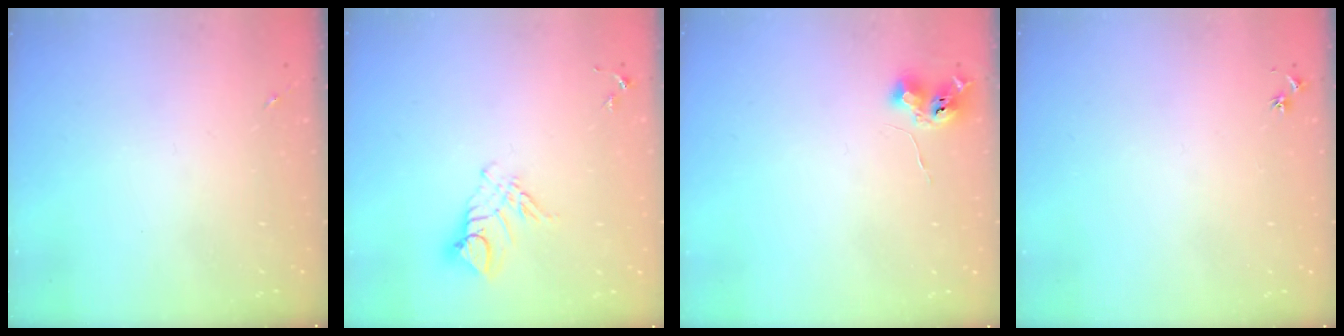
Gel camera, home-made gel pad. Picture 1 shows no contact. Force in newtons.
{"total": 9.4, "press": 9.4, "slide": 0.9}
{"total": 6.2, "press": 6.1, "slide": 0.8}
{"total": 3.0, "press": 2.9, "slide": 0.4}